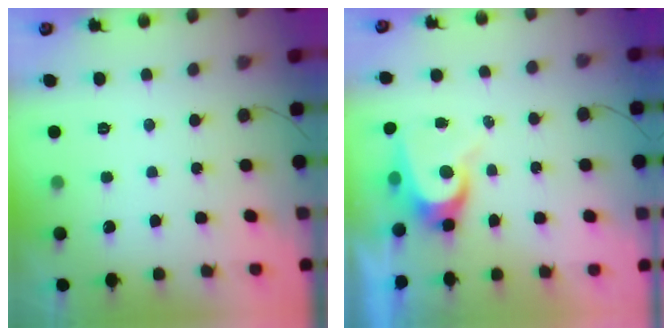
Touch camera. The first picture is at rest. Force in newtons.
{"total": 6.5, "press": 6.5, "slide": 0.4}